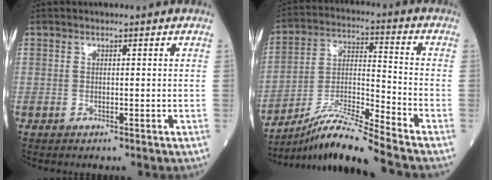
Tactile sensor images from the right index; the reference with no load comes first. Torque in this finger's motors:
{"motor_torque": [0.37, -0.38, 0.11, 0.06]}